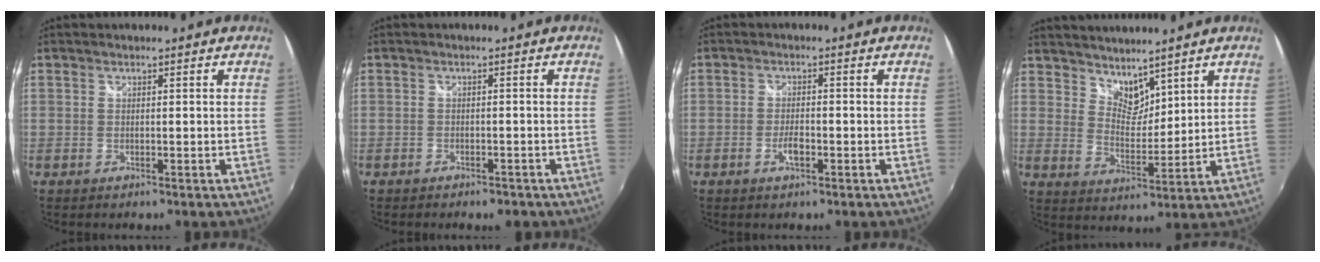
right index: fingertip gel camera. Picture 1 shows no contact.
{"total": 3.6, "force": [-2.8, 1.7, 1.4], "torque": [-0.033, -0.010, -0.039]}
{"total": 2.9, "force": [-1.3, 1.1, 2.3], "torque": [-0.050, -0.002, -0.025]}
{"total": 6.2, "force": [5.4, 2.5, 1.7], "torque": [-0.016, 0.000, 0.100]}